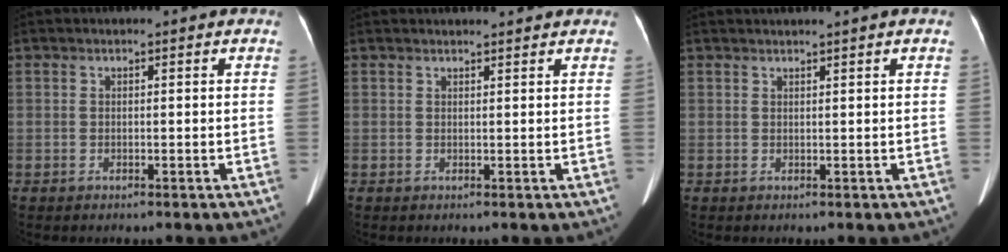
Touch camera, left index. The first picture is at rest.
{"total": 3.1, "force": [3.1, 0.2, 0.6], "torque": [-0.010, 0.015, 0.037]}
{"total": 1.8, "force": [1.5, -0.6, 0.7], "torque": [-0.009, 0.011, 0.029]}